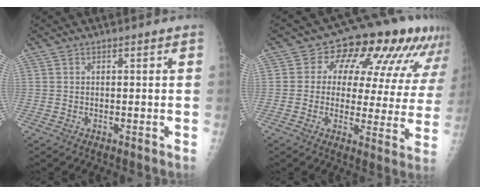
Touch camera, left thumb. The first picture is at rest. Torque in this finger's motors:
{"motor_torque": [-0.09, 0.27, 0.09, 0.00, 0.06]}